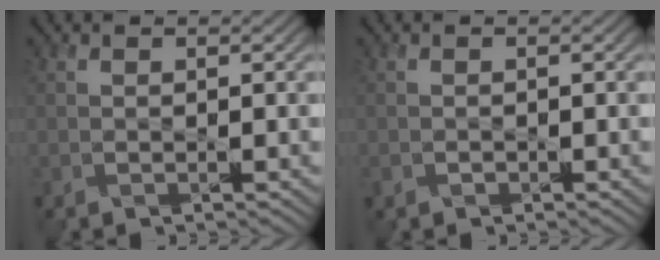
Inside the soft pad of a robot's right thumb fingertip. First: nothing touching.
{"total": 0.9, "force": [-0.5, 0.7, 0.1], "torque": [-0.004, -0.007, -0.006]}